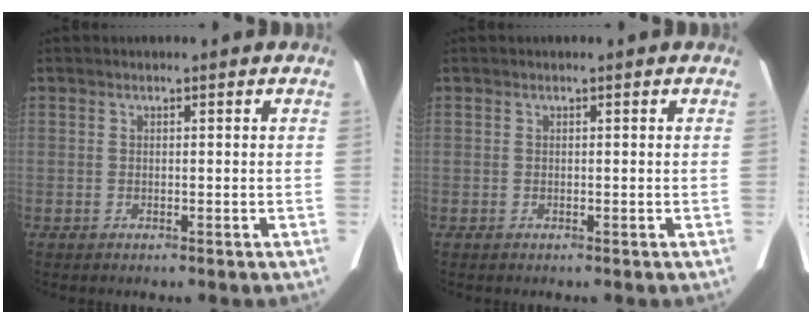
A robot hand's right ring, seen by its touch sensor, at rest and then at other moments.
{"total": 0.0}